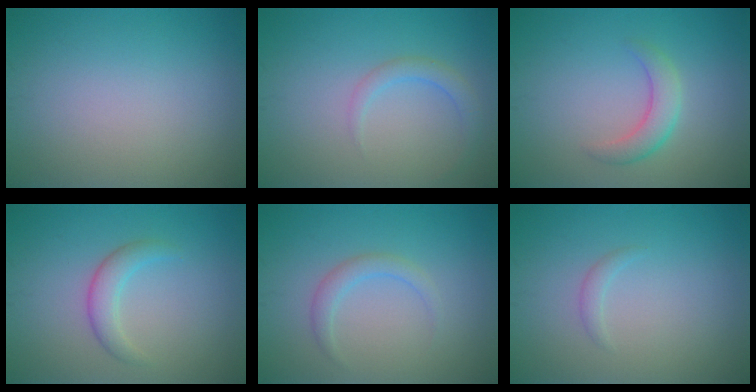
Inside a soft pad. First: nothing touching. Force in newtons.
{"total": 1.8, "press": 1.8, "slide": 0.0}
{"total": 2.6, "press": 2.6, "slide": 0.3}
{"total": 2.2, "press": 2.2, "slide": 0.2}
{"total": 1.7, "press": 1.7, "slide": 0.1}
{"total": 0.8, "press": 0.8, "slide": 0.1}